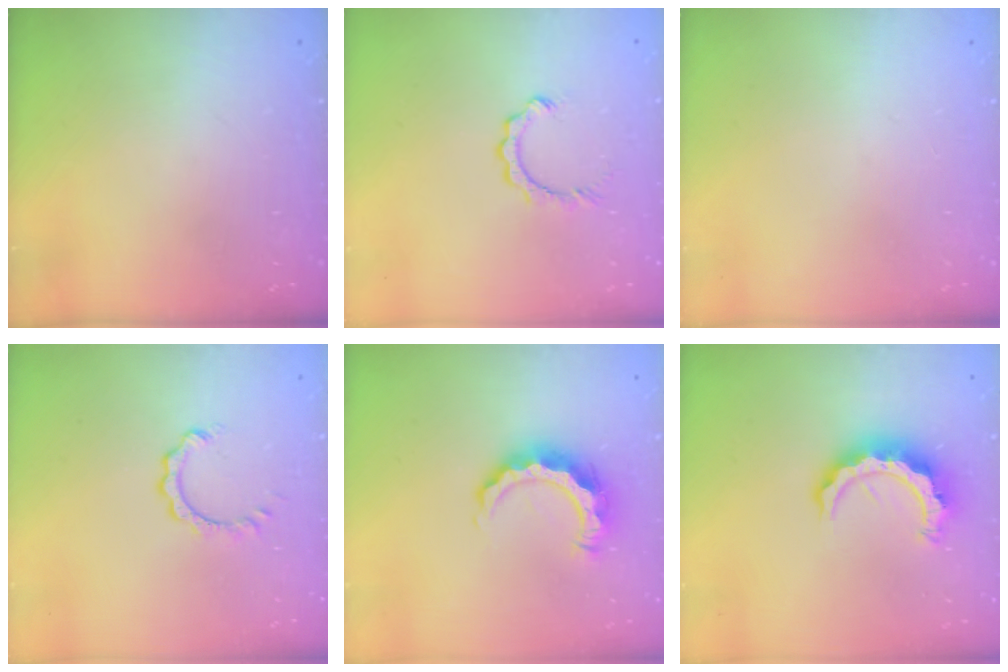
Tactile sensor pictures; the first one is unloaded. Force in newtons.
{"total": 2.8, "press": 2.8, "slide": 0.2}
{"total": 0.0}
{"total": 1.9, "press": 1.9, "slide": 0.2}
{"total": 9.6, "press": 9.5, "slide": 0.9}
{"total": 10.6, "press": 10.5, "slide": 1.1}